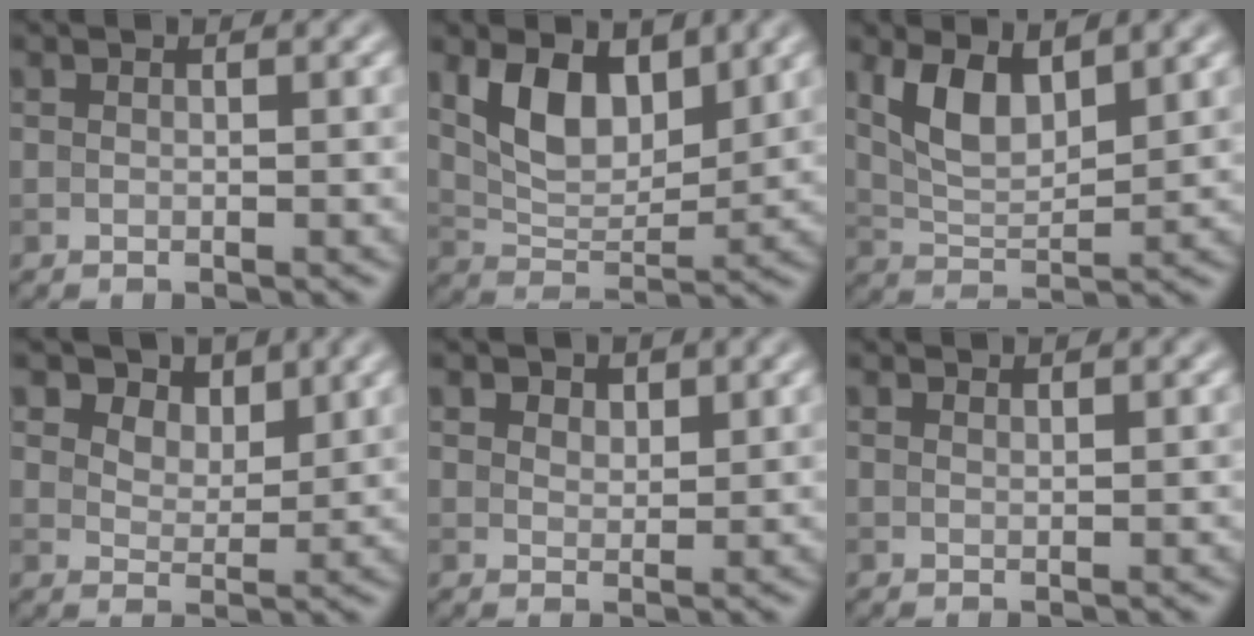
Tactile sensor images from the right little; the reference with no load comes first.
{"total": 5.7, "force": [2.8, 3.0, 3.9], "torque": [-0.078, -0.010, 0.052]}
{"total": 4.8, "force": [2.5, 2.0, 3.6], "torque": [-0.081, -0.005, 0.051]}
{"total": 5.5, "force": [4.2, 2.9, 2.1], "torque": [-0.061, -0.011, 0.072]}
{"total": 2.2, "force": [1.6, 1.2, 0.8], "torque": [-0.014, -0.002, 0.023]}
{"total": 0.9, "force": [0.8, 0.0, 0.1], "torque": [-0.002, -0.004, 0.011]}